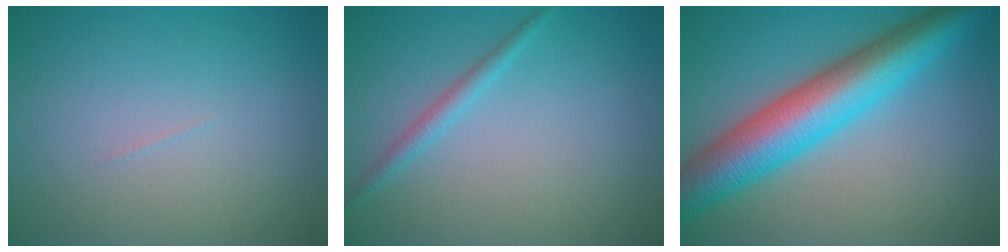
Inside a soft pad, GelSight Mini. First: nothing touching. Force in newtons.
{"total": 1.6, "press": 1.6, "slide": 0.1}
{"total": 9.5, "press": 9.5, "slide": 0.2}